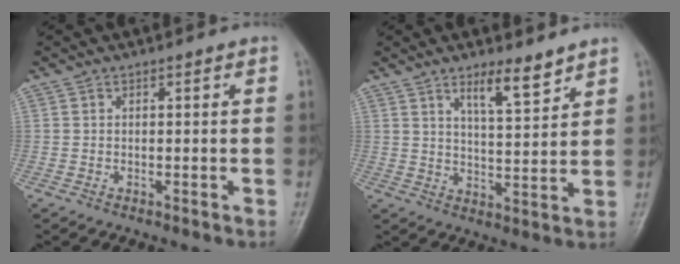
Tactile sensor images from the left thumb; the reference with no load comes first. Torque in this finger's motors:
{"motor_torque": [0.14, 0.12, -0.01, -0.08, 0.16]}